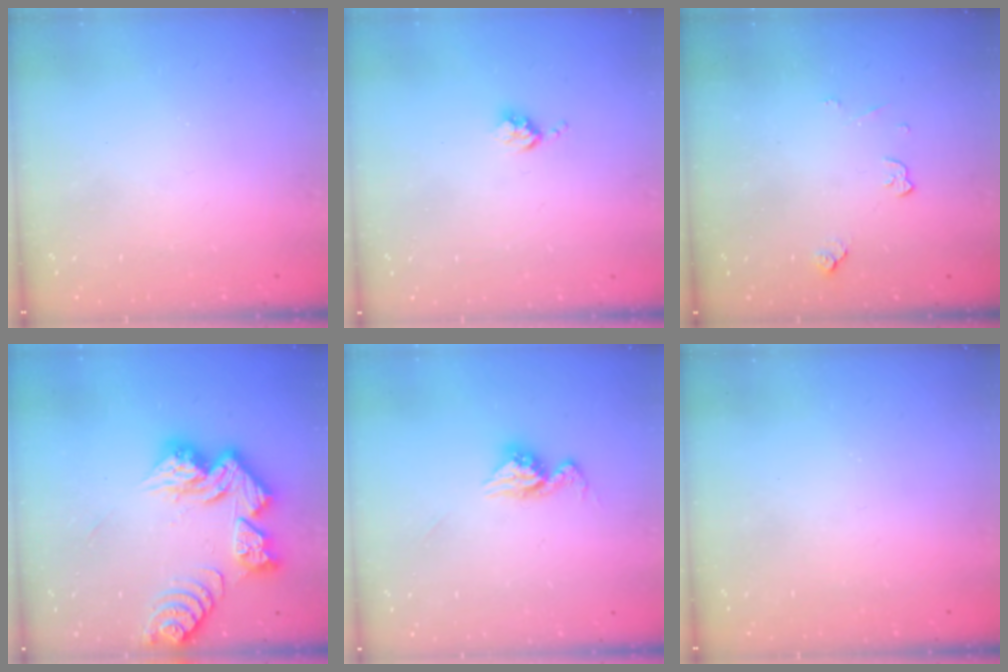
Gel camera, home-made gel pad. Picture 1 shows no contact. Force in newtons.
{"total": 3.6, "press": 3.6, "slide": 0.4}
{"total": 4.8, "press": 4.7, "slide": 0.7}
{"total": 16.4, "press": 16.4, "slide": 1.5}
{"total": 11.1, "press": 11.0, "slide": 0.9}
{"total": 0.0}